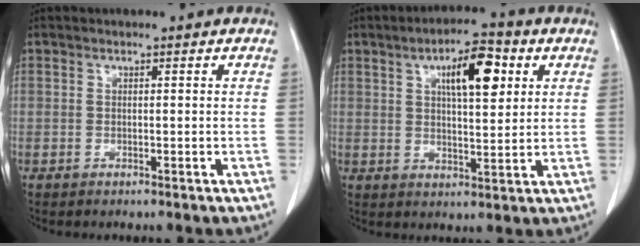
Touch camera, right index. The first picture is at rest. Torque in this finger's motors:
{"motor_torque": [0.35, 0.18, 0.39, 0.10]}